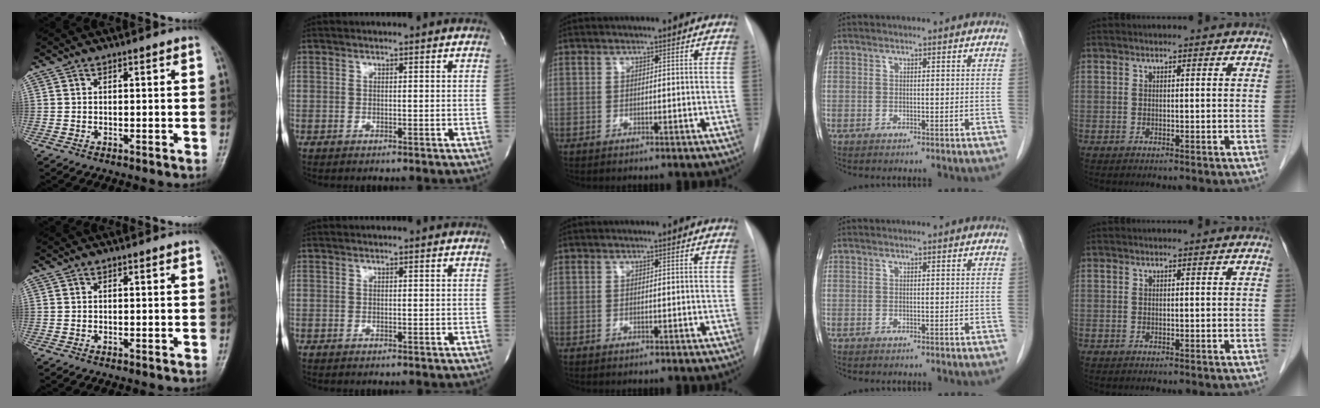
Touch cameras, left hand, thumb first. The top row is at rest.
{}